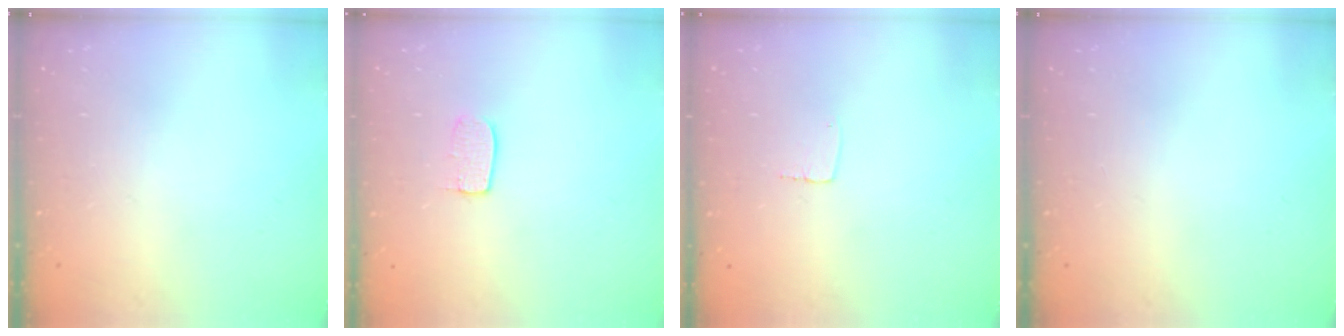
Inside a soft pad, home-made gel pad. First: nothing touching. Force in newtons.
{"total": 5.5, "press": 5.5, "slide": 0.1}
{"total": 2.7, "press": 2.7, "slide": 0.1}
{"total": 0.0}